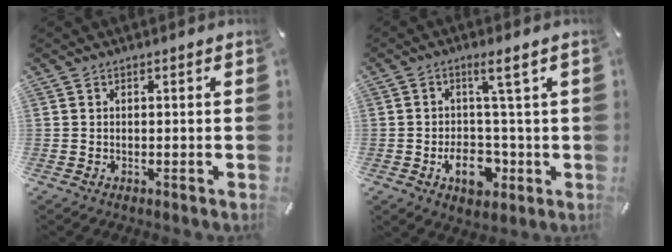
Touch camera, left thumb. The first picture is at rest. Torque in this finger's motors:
{"motor_torque": [0.97, 1.03, 0.70, 0.46, 0.09]}